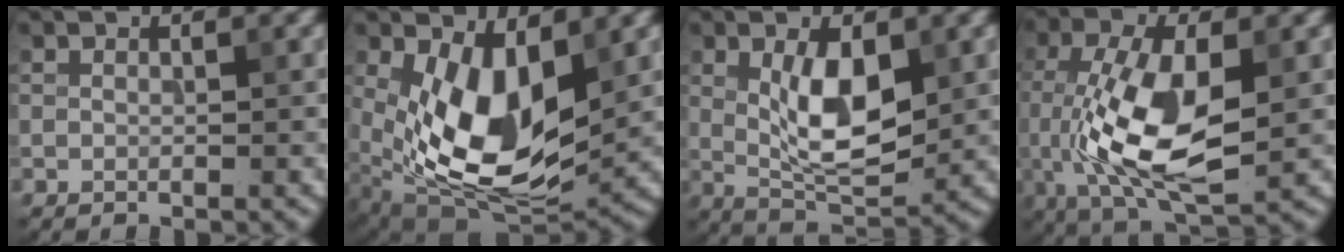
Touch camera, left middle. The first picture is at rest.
{"total": 10.6, "force": [0.3, 5.7, 8.9], "torque": [-0.169, -0.026, 0.011]}
{"total": 6.3, "force": [0.3, 2.6, 5.7], "torque": [-0.105, -0.010, 0.005]}
{"total": 9.6, "force": [-1.3, 4.2, 8.5], "torque": [-0.178, -0.012, -0.023]}